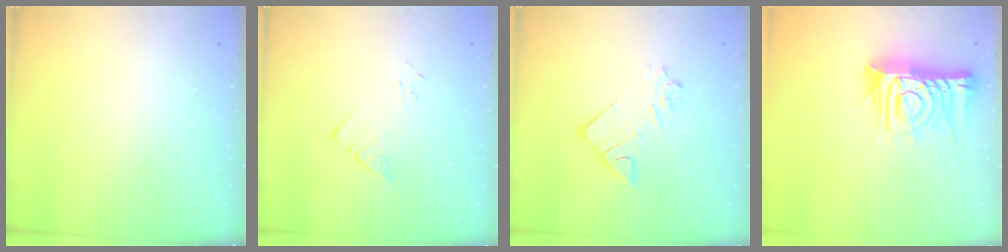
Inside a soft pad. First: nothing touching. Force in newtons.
{"total": 2.2, "press": 2.2, "slide": 0.2}
{"total": 8.6, "press": 8.6, "slide": 0.5}
{"total": 13.2, "press": 13.1, "slide": 1.6}